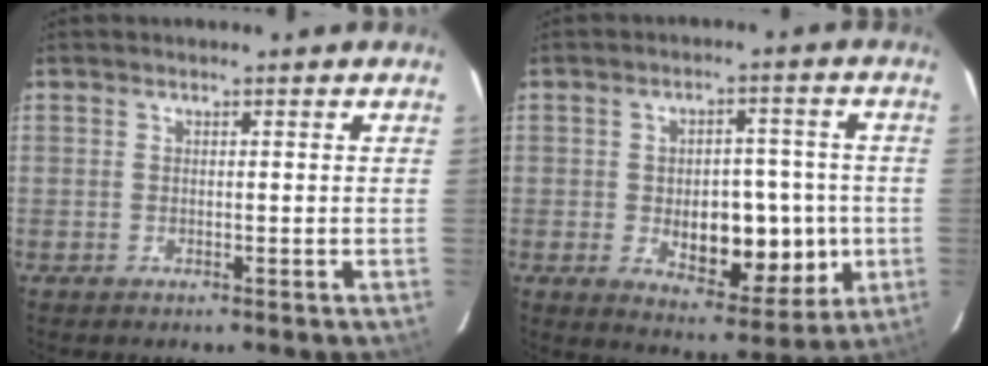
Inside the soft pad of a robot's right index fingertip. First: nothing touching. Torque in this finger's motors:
{"motor_torque": [0.82, -0.43, 0.55, 0.10]}